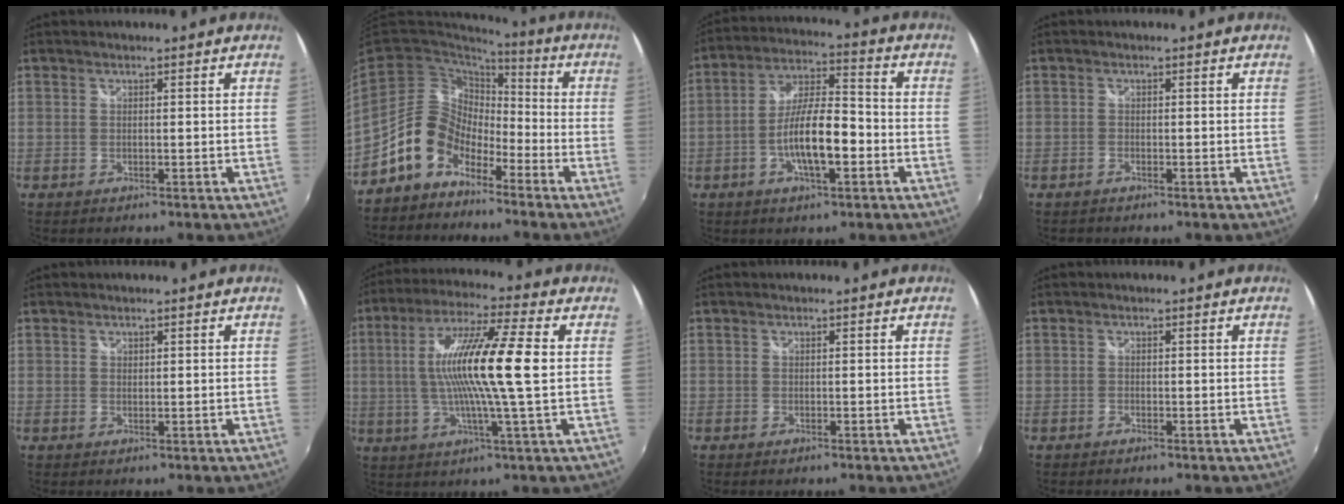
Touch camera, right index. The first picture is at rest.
{"total": 11.5, "force": [-7.3, 7.6, 4.6], "torque": [-0.093, 0.034, -0.139]}
{"total": 11.4, "force": [-3.6, 3.2, 10.3], "torque": [-0.198, 0.005, -0.062]}
{"total": 1.0, "force": [-0.8, 0.5, 0.2], "torque": [-0.006, 0.000, -0.015]}
{"total": 0.5, "force": [0.3, 0.4, 0.0], "torque": [-0.001, 0.001, 0.005]}
{"total": 15.2, "force": [0.6, 0.1, 15.1], "torque": [-0.272, 0.004, 0.004]}
{"total": 0.5, "force": [-0.4, 0.3, 0.2], "torque": [-0.004, -0.004, -0.009]}
{"total": 0.6, "force": [-0.5, 0.3, 0.2], "torque": [-0.004, -0.001, -0.011]}